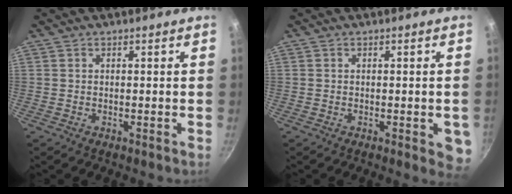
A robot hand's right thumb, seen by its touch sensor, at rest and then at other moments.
{"total": 4.7, "force": [-1.3, 1.8, 4.1], "torque": [-0.029, 0.000, -0.016]}